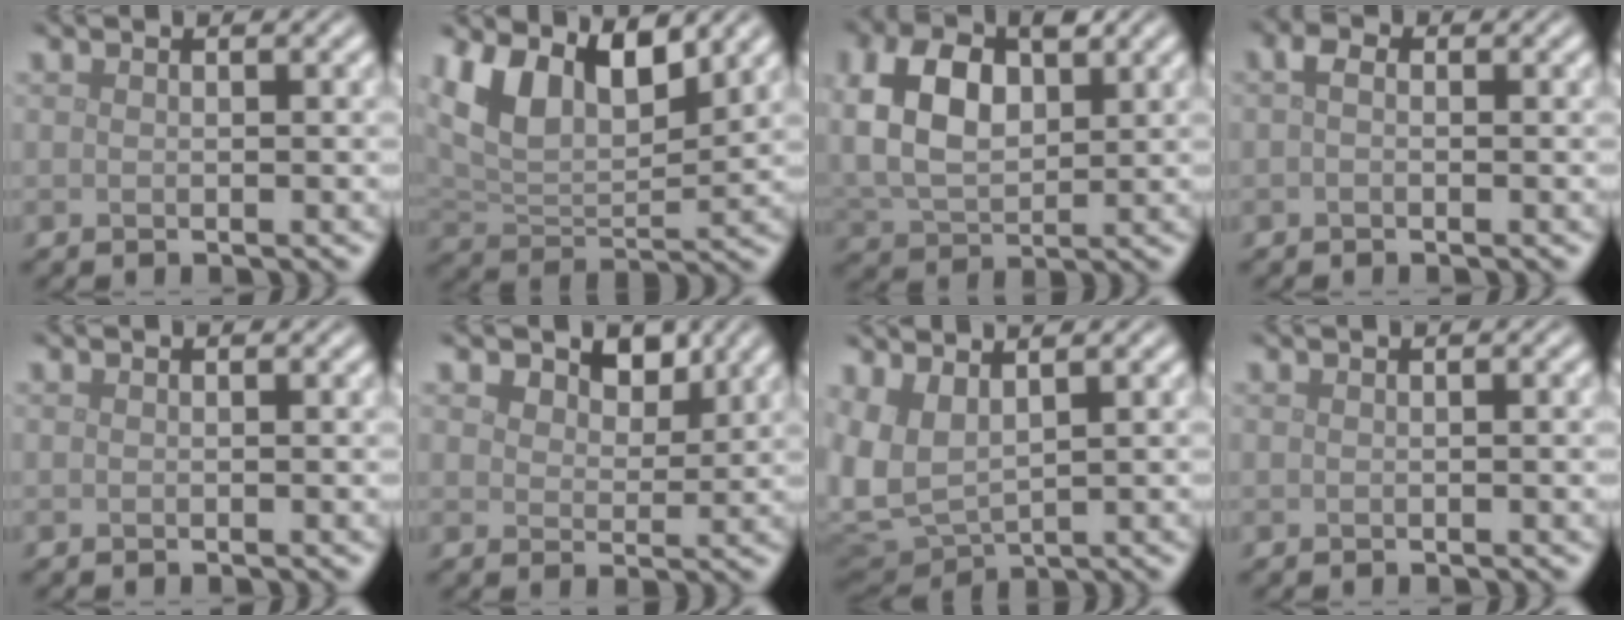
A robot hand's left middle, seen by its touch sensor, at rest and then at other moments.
{"total": 7.8, "force": [4.0, 4.2, 5.3], "torque": [-0.101, -0.011, 0.072]}
{"total": 7.7, "force": [2.3, 5.0, 5.4], "torque": [-0.119, 0.010, 0.040]}
{"total": 1.3, "force": [0.1, 0.8, 1.0], "torque": [-0.020, 0.005, -0.003]}
{"total": 0.0}
{"total": 4.3, "force": [3.2, 2.2, 1.8], "torque": [-0.035, -0.019, 0.052]}
{"total": 5.2, "force": [1.6, 2.5, 4.2], "torque": [-0.111, 0.000, 0.031]}
{"total": 1.1, "force": [0.2, 0.2, 1.0], "torque": [-0.013, 0.006, 0.002]}